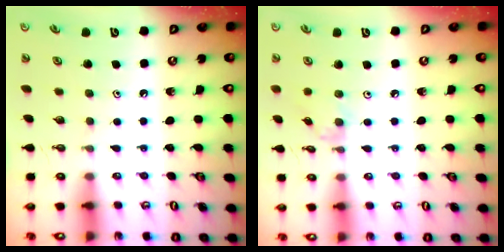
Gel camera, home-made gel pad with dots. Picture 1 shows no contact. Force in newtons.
{"total": 4.3, "press": 4.2, "slide": 0.6}